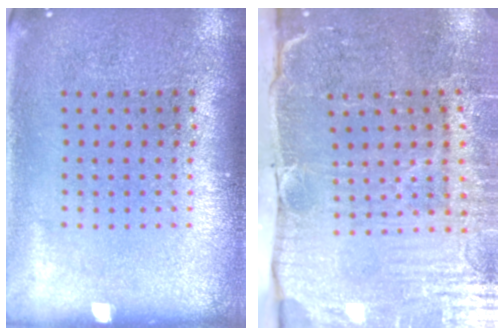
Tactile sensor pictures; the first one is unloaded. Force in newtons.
{"total": 5.2, "press": 4.4, "slide": 2.8}